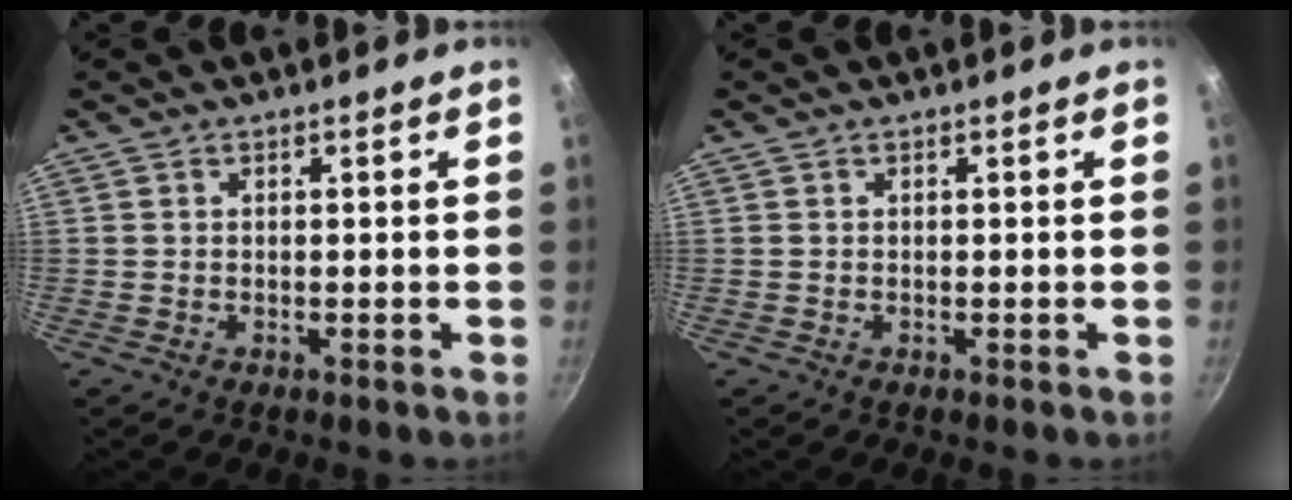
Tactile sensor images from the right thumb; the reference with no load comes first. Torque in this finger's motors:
{"motor_torque": [-0.34, 0.03, 0.26, -0.13, -0.01]}